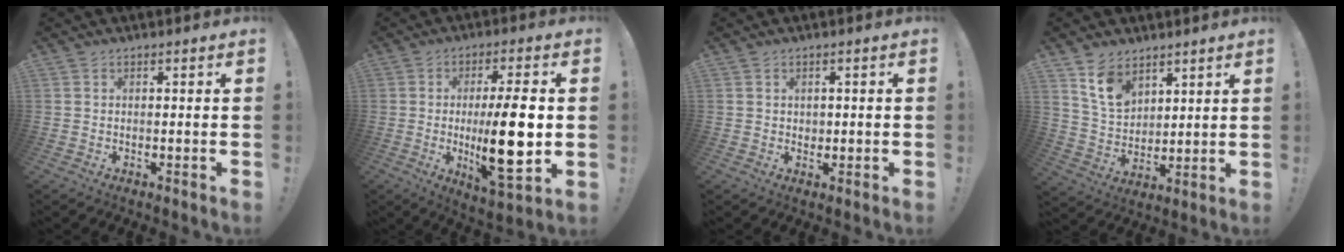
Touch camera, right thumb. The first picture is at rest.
{"total": 17.2, "force": [-0.6, 4.7, 16.6], "torque": [-0.259, -0.013, -0.010]}
{"total": 1.6, "force": [0.7, 1.4, 0.1], "torque": [0.006, 0.002, 0.010]}
{"total": 11.1, "force": [7.4, 6.9, 4.5], "torque": [-0.088, -0.038, 0.147]}